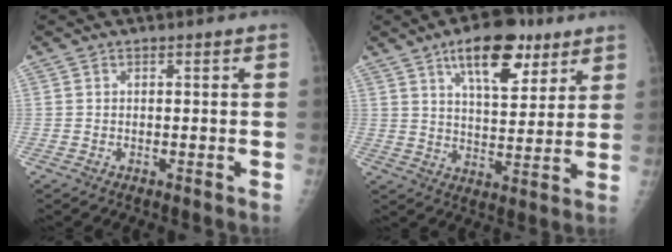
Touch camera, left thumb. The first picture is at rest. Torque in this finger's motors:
{"motor_torque": [1.41, 1.30, 1.17, -0.51, 0.22]}